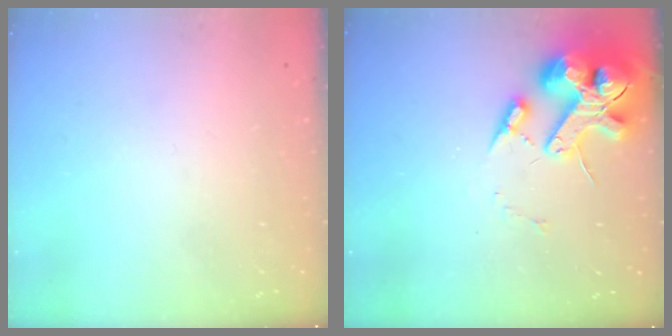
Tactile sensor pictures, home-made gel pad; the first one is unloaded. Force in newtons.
{"total": 16.4, "press": 16.2, "slide": 2.5}